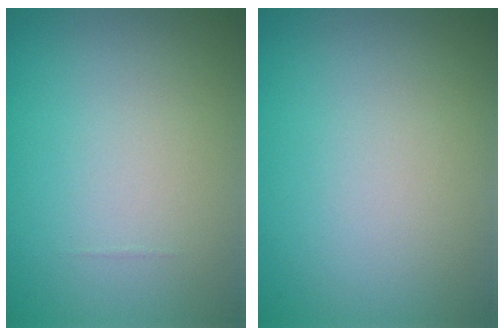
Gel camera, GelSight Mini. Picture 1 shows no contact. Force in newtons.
{"total": 0.0}